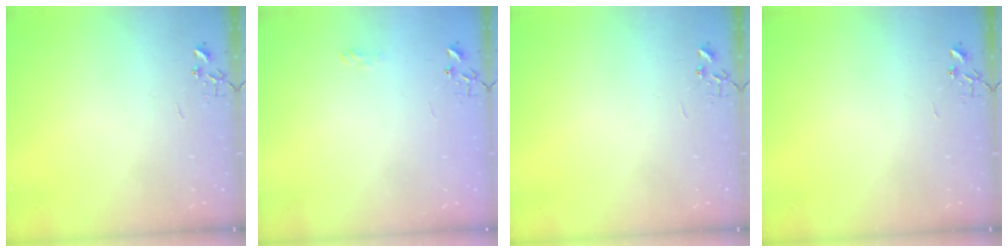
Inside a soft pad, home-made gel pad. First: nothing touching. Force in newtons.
{"total": 6.5, "press": 6.5, "slide": 0.6}
{"total": 0.0}
{"total": 0.0}